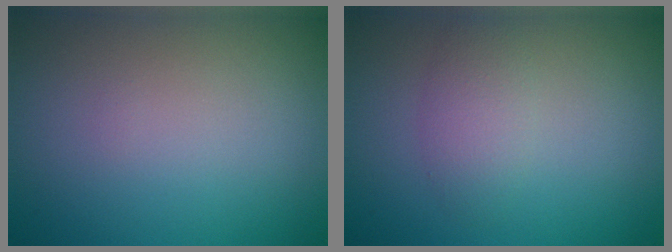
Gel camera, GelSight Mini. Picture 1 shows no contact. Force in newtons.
{"total": 2.3, "press": 2.3, "slide": 0.1}